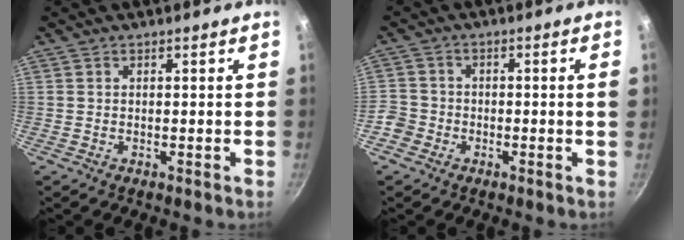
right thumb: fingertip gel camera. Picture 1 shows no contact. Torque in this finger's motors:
{"motor_torque": [0.02, -0.05, 0.21, -0.02, 0.01]}